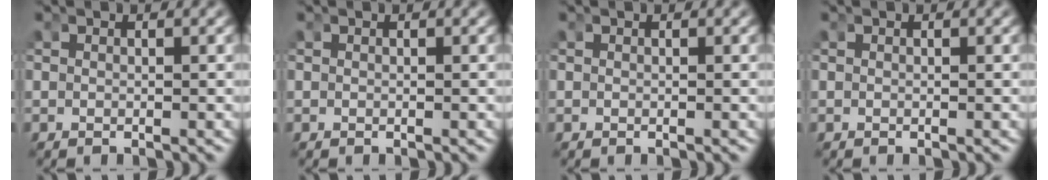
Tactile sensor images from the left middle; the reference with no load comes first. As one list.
[{"total": 0.0}, {"total": 0.0}, {"total": 0.0}]